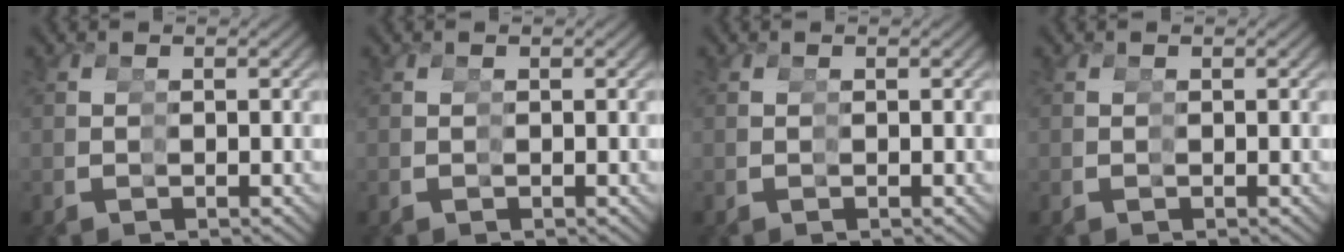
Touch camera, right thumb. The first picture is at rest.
{"total": 0.0}
{"total": 0.0}
{"total": 0.0}